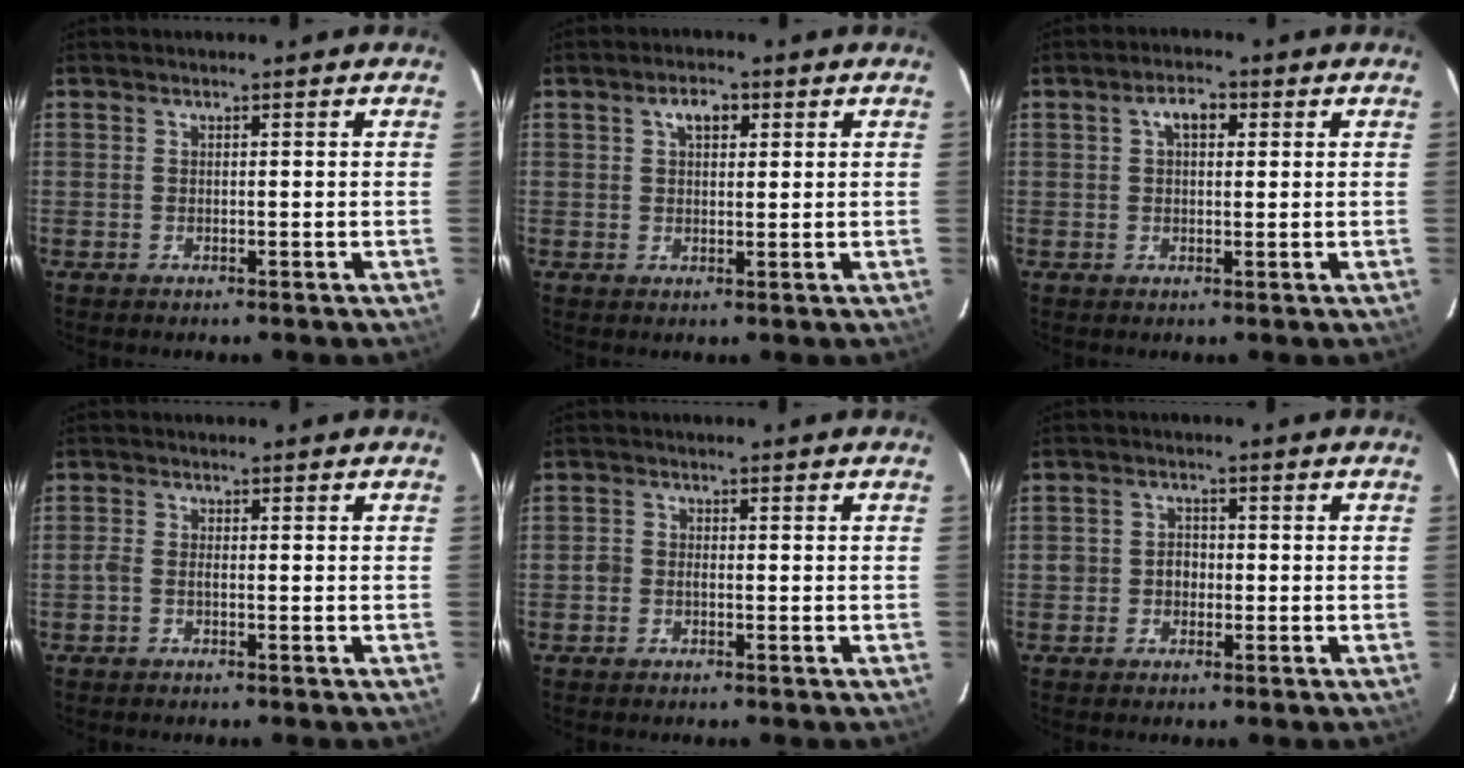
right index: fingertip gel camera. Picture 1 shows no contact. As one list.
[{"total": 3.5, "force": [1.5, 2.1, 2.4], "torque": [-0.038, 0.011, 0.025]}, {"total": 3.8, "force": [1.2, 2.2, 2.8], "torque": [-0.046, 0.013, 0.020]}, {"total": 1.4, "force": [-0.7, 0.5, 1.1], "torque": [-0.027, 0.001, -0.016]}, {"total": 1.6, "force": [-0.8, 1.2, 0.6], "torque": [-0.013, 0.004, -0.018]}, {"total": 3.0, "force": [-0.9, 2.7, 1.0], "torque": [-0.020, 0.007, -0.014]}]